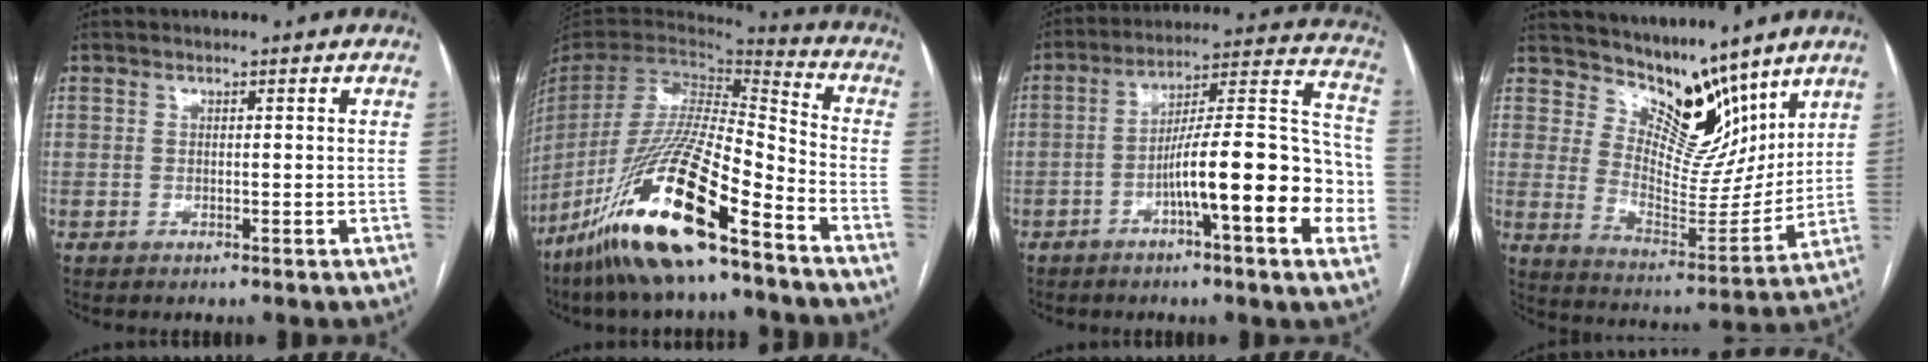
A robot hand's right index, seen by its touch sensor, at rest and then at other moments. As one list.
[{"total": 21.7, "force": [-14.1, 2.6, 16.3], "torque": [-0.334, -0.051, -0.267]}, {"total": 18.8, "force": [-5.2, 2.4, 17.9], "torque": [-0.231, 0.026, -0.077]}, {"total": 11.1, "force": [9.3, 4.8, 3.9], "torque": [-0.057, -0.013, 0.168]}]